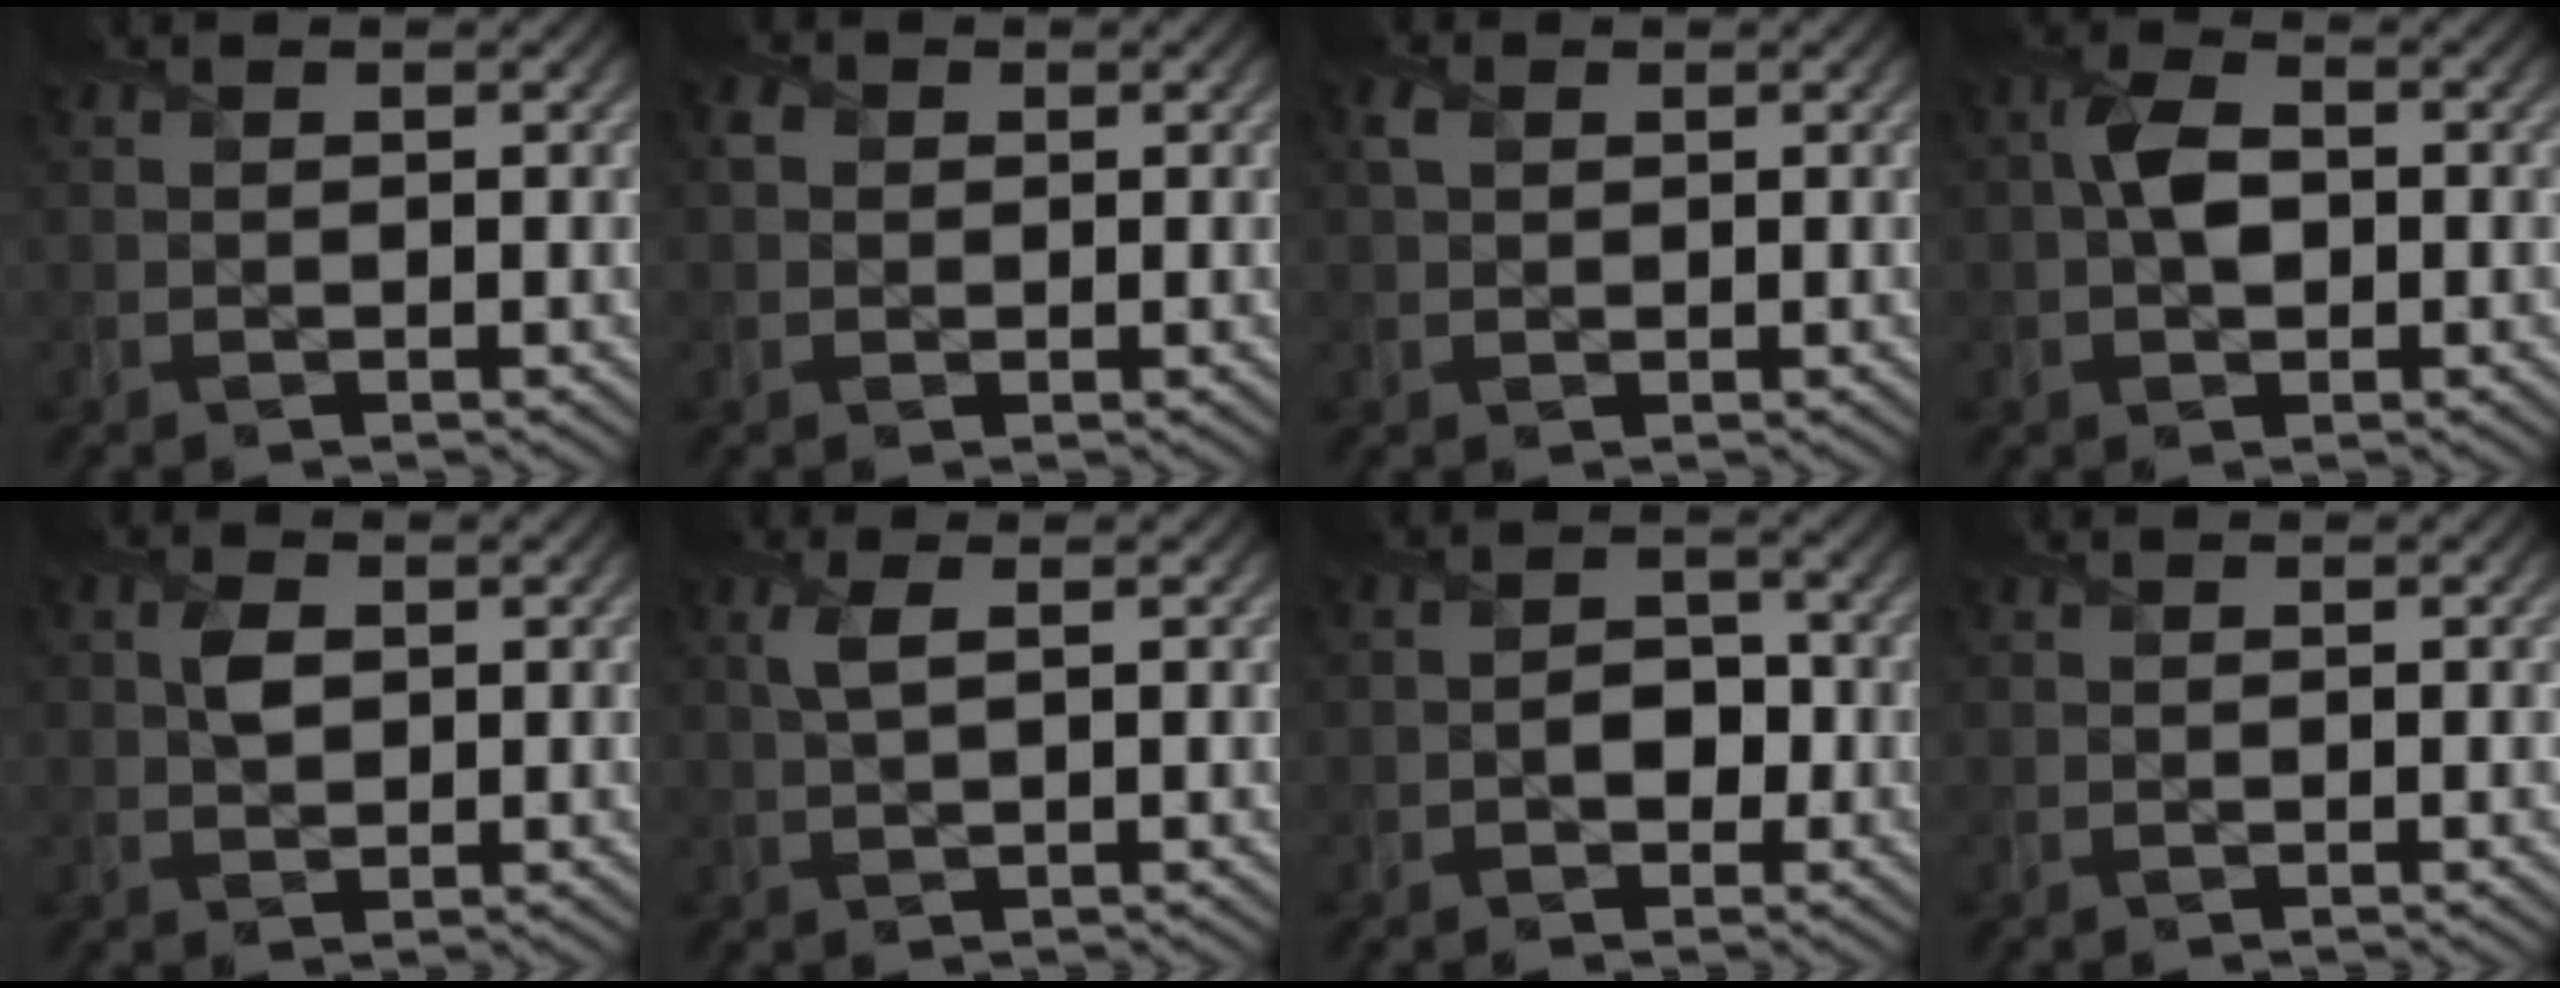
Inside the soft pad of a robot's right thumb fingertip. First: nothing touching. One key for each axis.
{"total": 1.7, "fx": 0.2, "fy": 1.6, "fz": 0.5, "tx": -0.007, "ty": -0.001, "tz": -0.003}
{"total": 1.8, "fx": 0.7, "fy": 1.3, "fz": 0.9, "tx": -0.021, "ty": 0.004, "tz": 0.010}
{"total": 4.5, "fx": -0.2, "fy": 3.1, "fz": 3.3, "tx": -0.066, "ty": 0.005, "tz": -0.012}
{"total": 2.3, "fx": 0.7, "fy": 1.7, "fz": 1.5, "tx": -0.036, "ty": 0.001, "tz": 0.009}
{"total": 2.4, "fx": 0.9, "fy": 0.8, "fz": 2.1, "tx": -0.055, "ty": 0.006, "tz": 0.015}
{"total": 3.1, "fx": -1.0, "fy": 2.5, "fz": 1.7, "tx": -0.007, "ty": 0.005, "tz": -0.027}
{"total": 0.0}